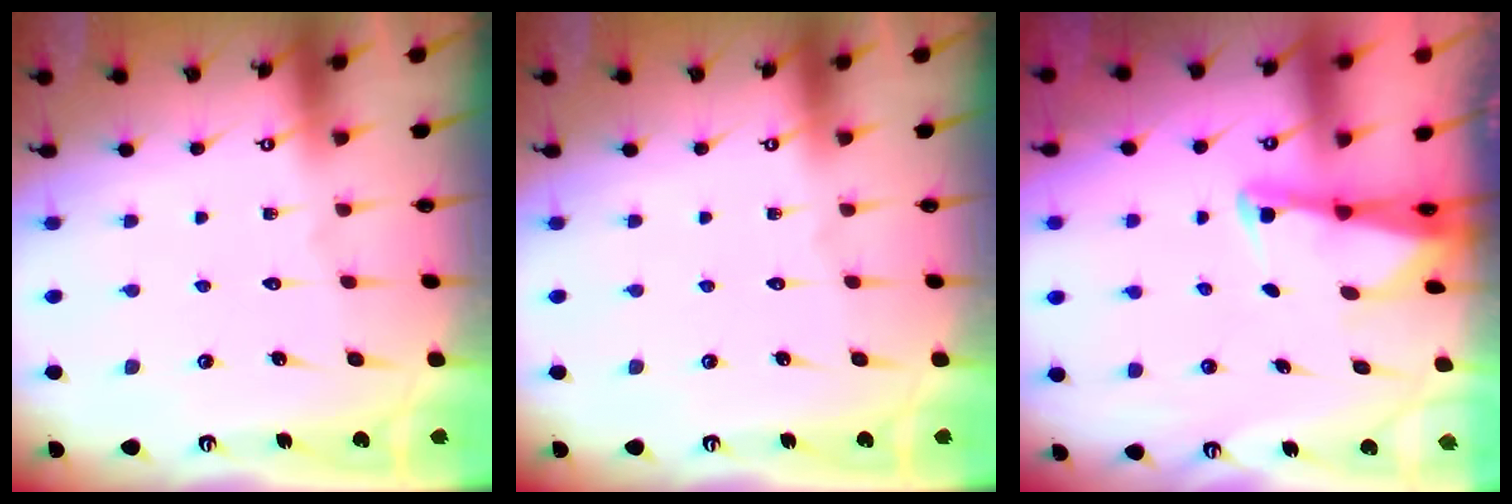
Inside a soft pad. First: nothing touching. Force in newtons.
{"total": 0.0}
{"total": 2.5, "press": 2.5, "slide": 0.2}